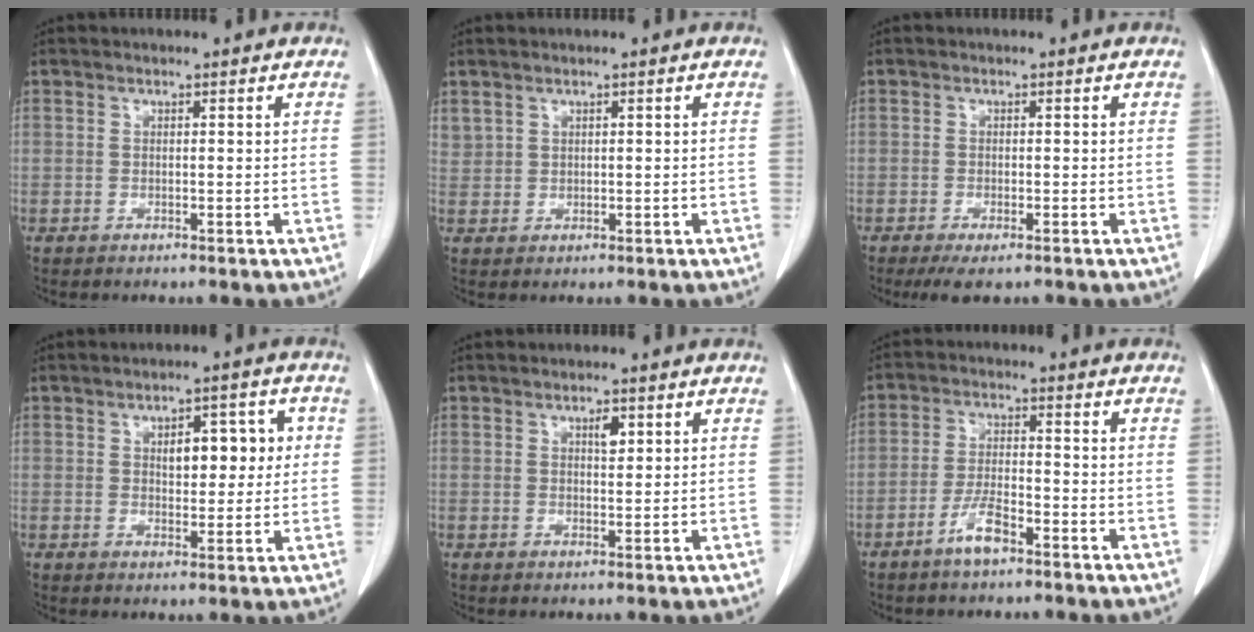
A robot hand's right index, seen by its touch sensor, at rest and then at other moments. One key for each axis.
{"total": 1.3, "fx": 1.0, "fy": 0.9, "fz": 0.3, "tx": -0.011, "ty": 0.009, "tz": 0.027}
{"total": 3.2, "fx": -2.0, "fy": 0.8, "fz": 2.3, "tx": -0.040, "ty": -0.007, "tz": -0.029}
{"total": 6.9, "fx": 1.5, "fy": 3.3, "fz": 5.9, "tx": -0.075, "ty": 0.018, "tz": 0.025}
{"total": 2.0, "fx": 0.9, "fy": 0.8, "fz": 1.6, "tx": -0.026, "ty": -0.002, "tz": 0.016}
{"total": 4.8, "fx": -3.1, "fy": 1.0, "fz": 3.5, "tx": -0.072, "ty": 0.000, "tz": -0.058}